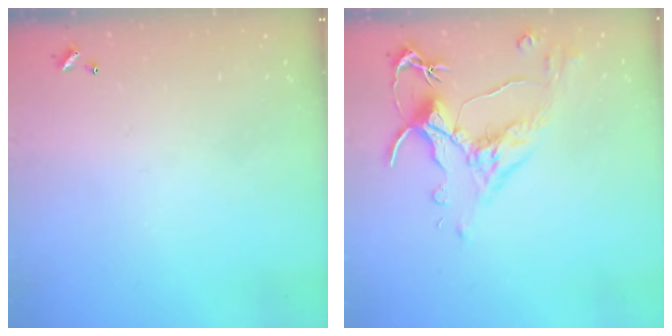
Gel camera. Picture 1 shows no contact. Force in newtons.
{"total": 2.6, "press": 2.2, "slide": 1.3}